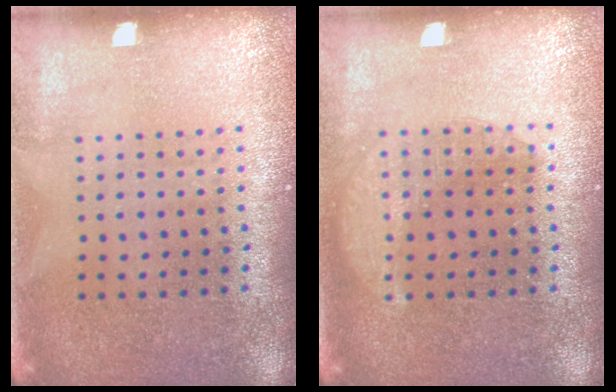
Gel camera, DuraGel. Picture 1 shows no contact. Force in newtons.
{"total": 1.9, "press": 1.9, "slide": 0.3}